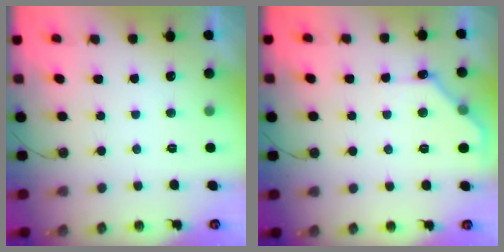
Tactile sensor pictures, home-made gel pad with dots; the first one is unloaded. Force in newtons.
{"total": 8.9, "press": 8.9, "slide": 0.6}